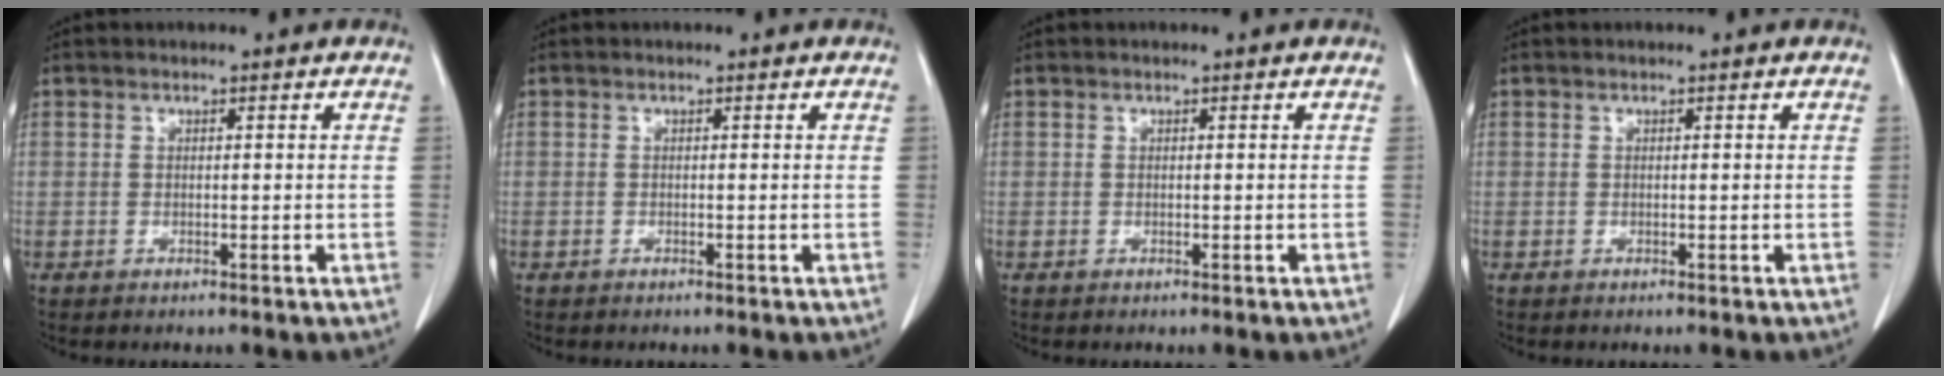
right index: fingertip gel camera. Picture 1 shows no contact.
{"total": 0.0}
{"total": 0.0}
{"total": 0.0}